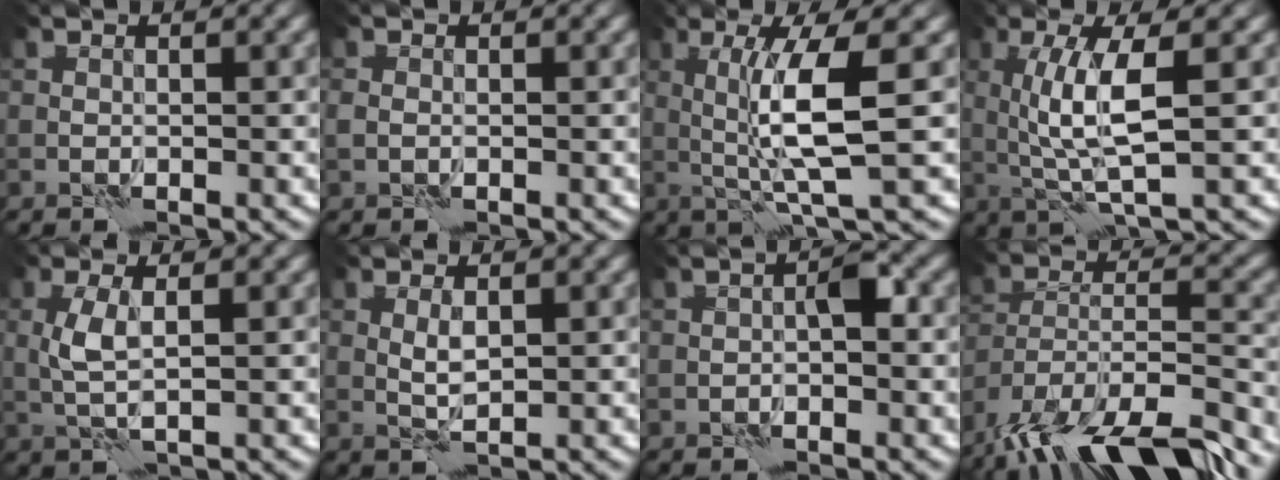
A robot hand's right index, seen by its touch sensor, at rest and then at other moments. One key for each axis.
{"total": 0.7, "fx": -0.1, "fy": 0.5, "fz": 0.5, "tx": -0.012, "ty": 0.001, "tz": -0.004}
{"total": 6.2, "fx": 1.0, "fy": 0.6, "fz": 6.1, "tx": -0.115, "ty": -0.002, "tz": 0.021}
{"total": 5.1, "fx": 1.1, "fy": 0.9, "fz": 4.9, "tx": -0.104, "ty": -0.002, "tz": 0.023}
{"total": 2.4, "fx": 0.7, "fy": 0.4, "fz": 2.3, "tx": -0.055, "ty": 0.002, "tz": 0.013}
{"total": 1.5, "fx": 0.7, "fy": 0.3, "fz": 1.3, "tx": -0.030, "ty": -0.001, "tz": 0.016}
{"total": 1.6, "fx": -0.4, "fy": 0.5, "fz": 1.5, "tx": -0.021, "ty": 0.008, "tz": -0.010}
{"total": 17.1, "fx": -14.3, "fy": 4.8, "fz": 7.9, "tx": -0.149, "ty": -0.026, "tz": -0.208}